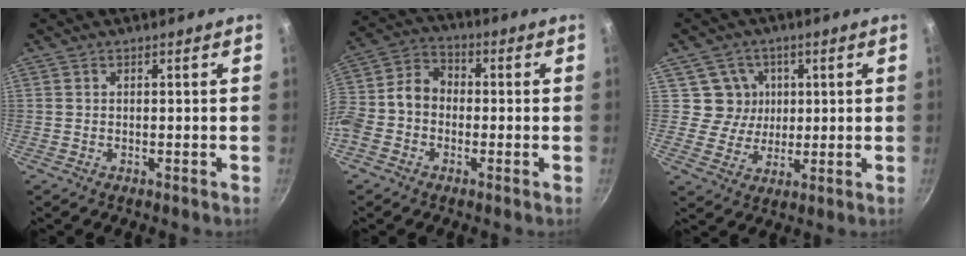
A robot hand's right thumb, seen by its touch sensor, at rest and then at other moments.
{"total": 10.3, "force": [-1.9, 8.1, 6.1], "torque": [-0.098, 0.042, -0.059]}
{"total": 6.6, "force": [1.7, 6.3, 1.1], "torque": [0.019, -0.009, 0.027]}